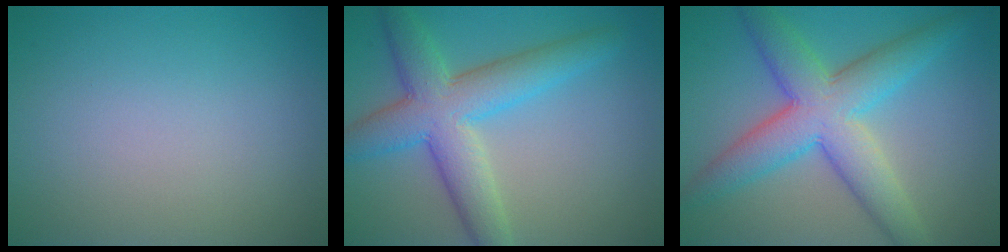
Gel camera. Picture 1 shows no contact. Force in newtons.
{"total": 7.1, "press": 7.1, "slide": 0.2}
{"total": 7.7, "press": 7.7, "slide": 0.3}